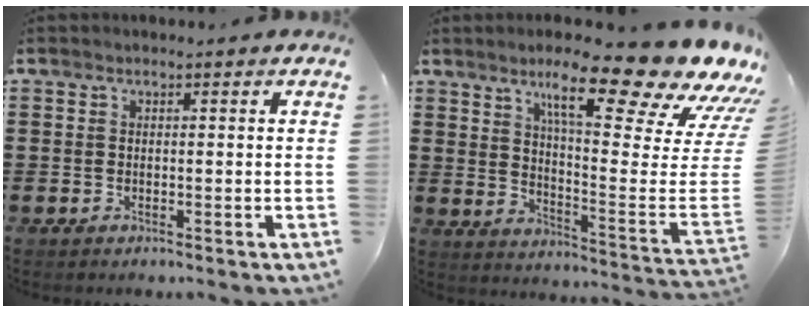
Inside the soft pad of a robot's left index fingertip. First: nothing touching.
{"total": 17.1, "force": [12.2, 2.2, 11.7], "torque": [-0.196, -0.083, 0.194]}